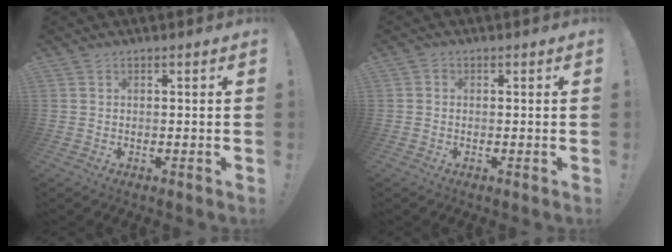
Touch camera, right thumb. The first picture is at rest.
{"total": 0.6, "force": [-0.4, 0.5, 0.1], "torque": [-0.002, 0.002, -0.007]}